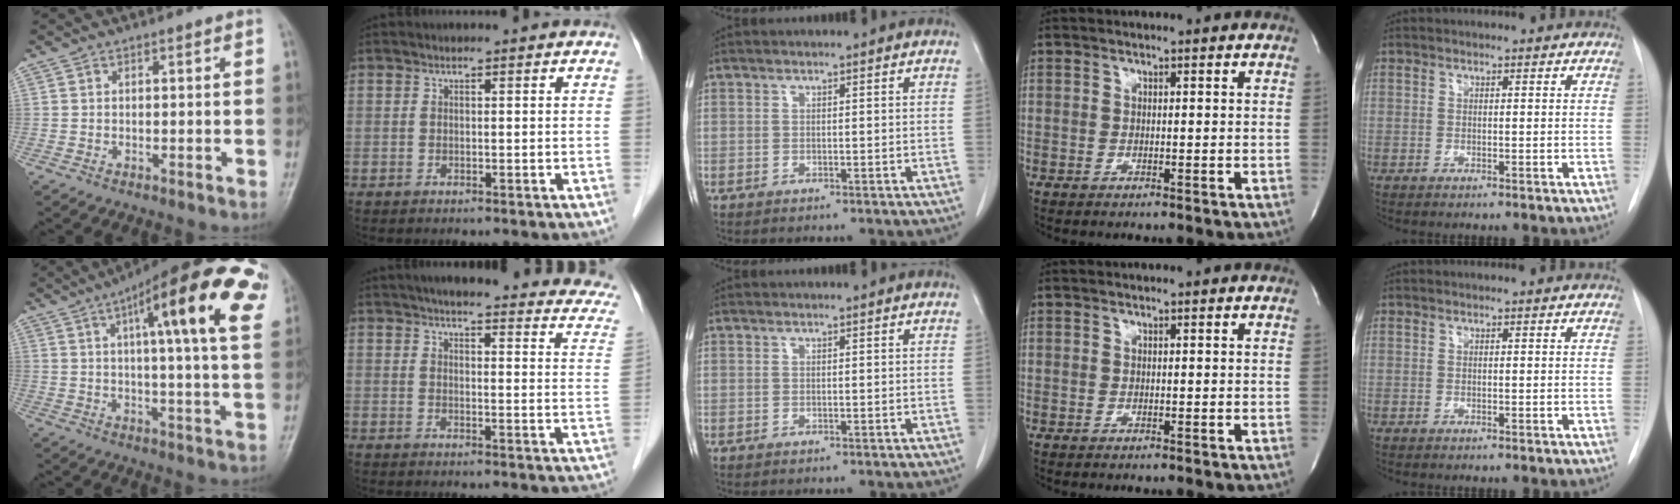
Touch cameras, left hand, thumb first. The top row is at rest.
{"thumb": {"total": 22.9, "force": [9.2, 4.6, 20.4], "torque": [-0.275, -0.003, 0.119]}, "index": {"total": 23.4, "force": [20.1, 3.7, 11.3], "torque": [-0.131, -0.016, 0.217]}}